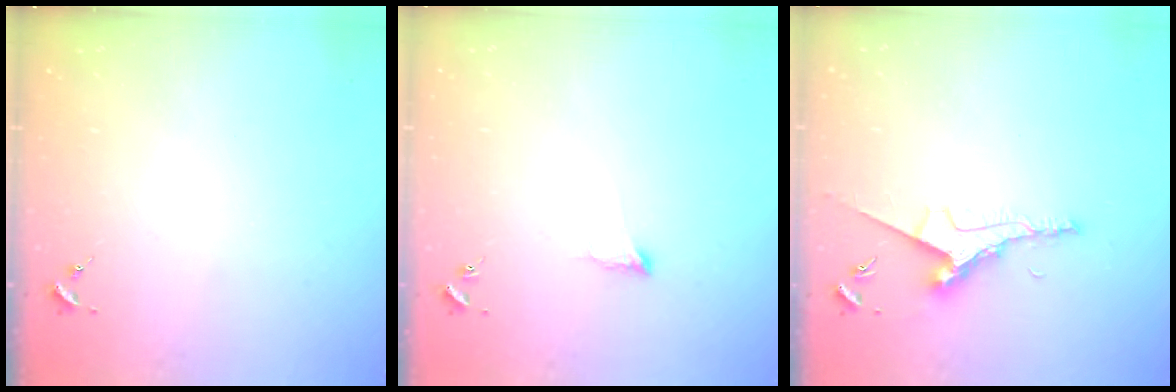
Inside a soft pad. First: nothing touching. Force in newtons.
{"total": 5.3, "press": 5.3, "slide": 0.7}
{"total": 9.0, "press": 9.0, "slide": 0.8}